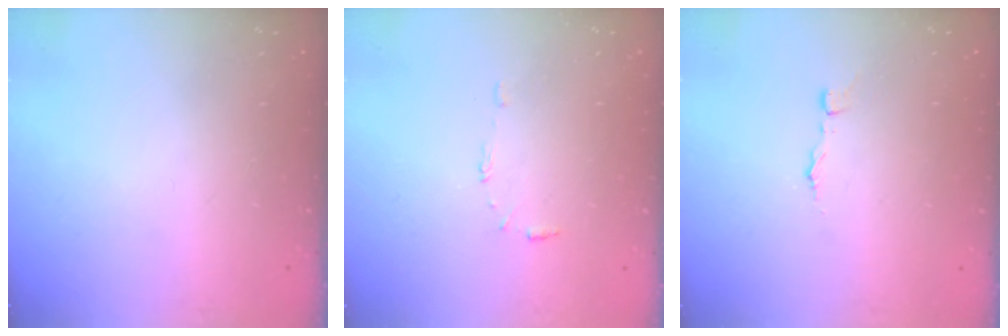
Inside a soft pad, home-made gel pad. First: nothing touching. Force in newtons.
{"total": 5.2, "press": 5.1, "slide": 0.4}
{"total": 1.7, "press": 1.7, "slide": 0.1}